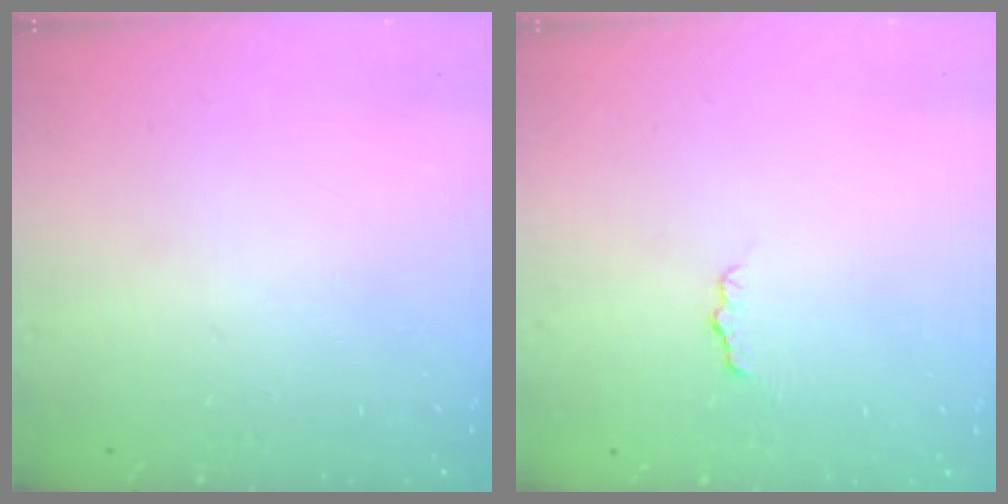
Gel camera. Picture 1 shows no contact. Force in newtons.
{"total": 2.9, "press": 2.9, "slide": 0.3}